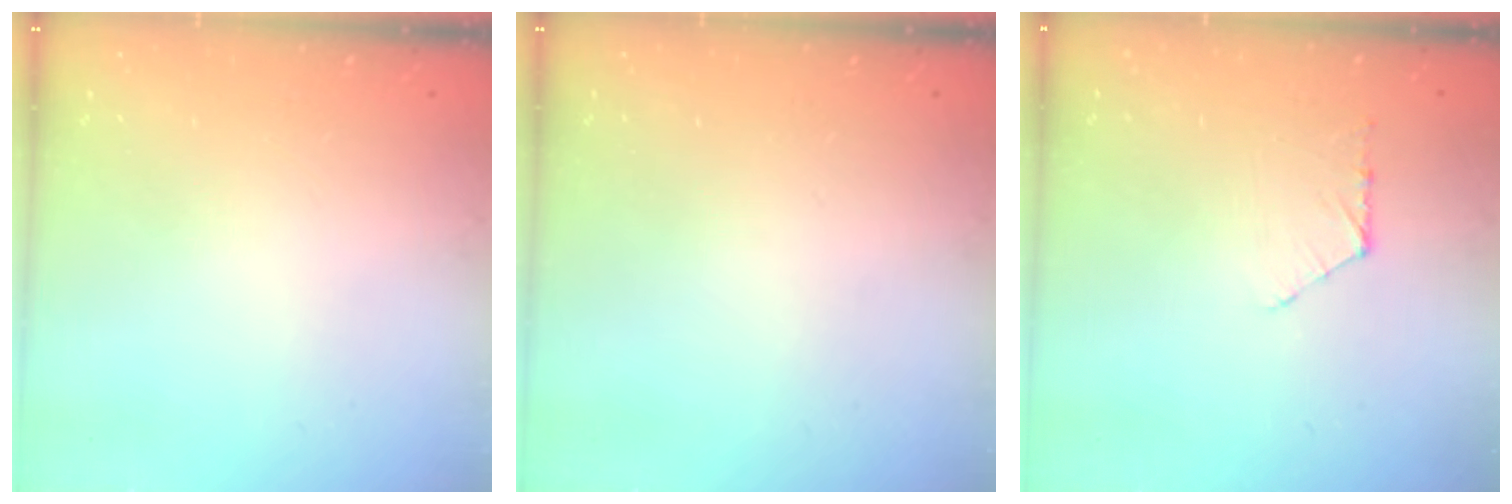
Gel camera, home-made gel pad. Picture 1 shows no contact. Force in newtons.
{"total": 0.0}
{"total": 5.5, "press": 5.5, "slide": 0.6}